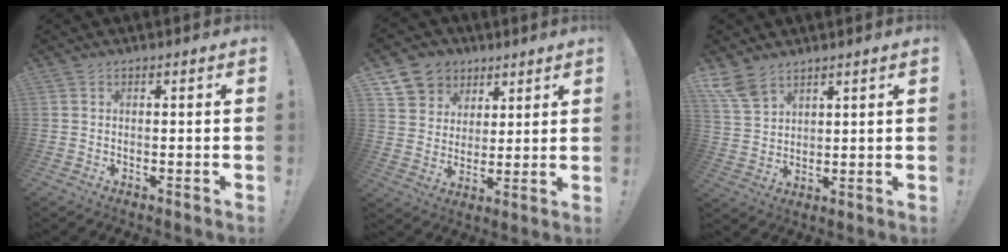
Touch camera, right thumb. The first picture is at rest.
{"total": 9.8, "force": [5.3, 8.0, 2.0], "torque": [-0.024, -0.038, 0.106]}
{"total": 7.9, "force": [5.7, 4.2, 3.5], "torque": [-0.070, -0.027, 0.117]}